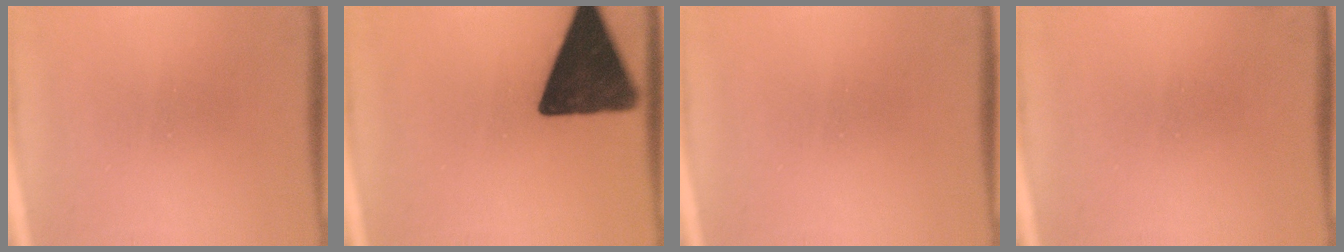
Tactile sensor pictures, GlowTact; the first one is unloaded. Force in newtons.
{"total": 15.4}
{"total": 0.0}
{"total": 1.0}